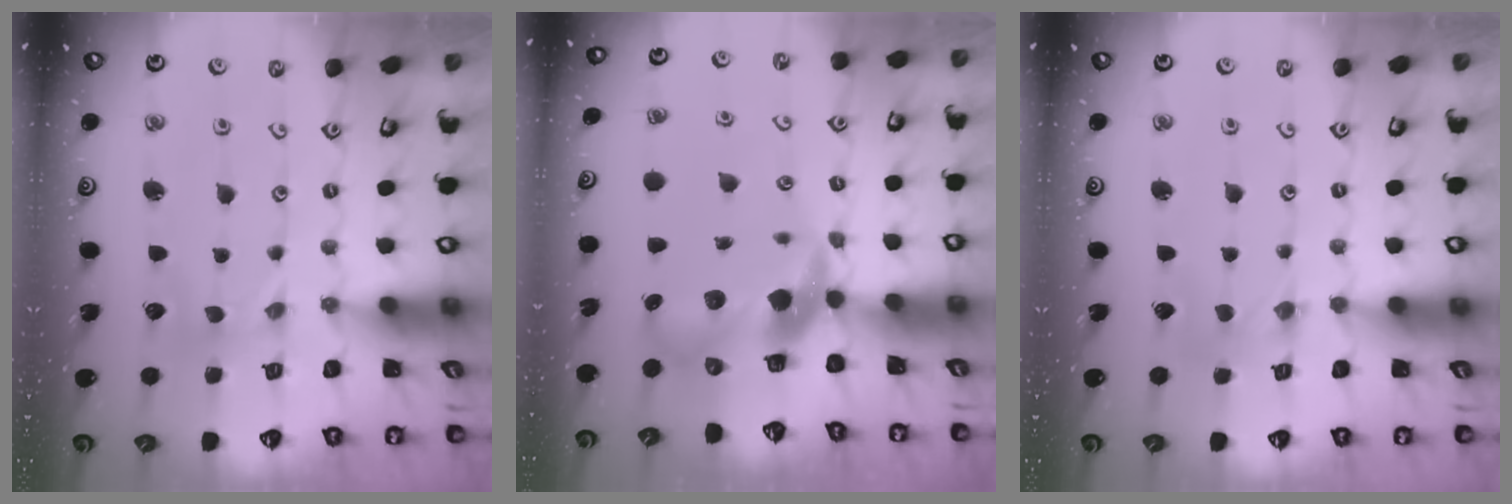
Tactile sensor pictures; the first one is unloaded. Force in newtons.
{"total": 11.0, "press": 10.8, "slide": 1.6}
{"total": 0.0}